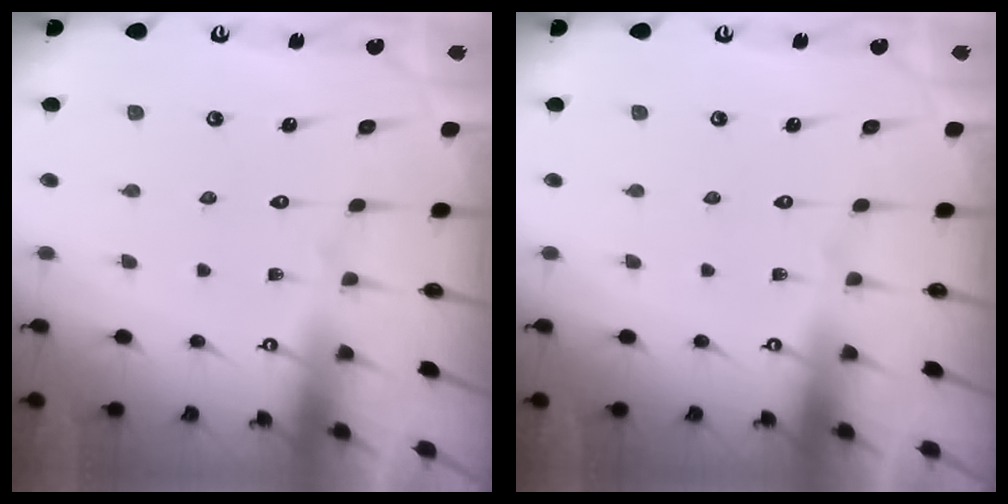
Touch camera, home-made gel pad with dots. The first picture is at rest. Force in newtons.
{"total": 0.0}